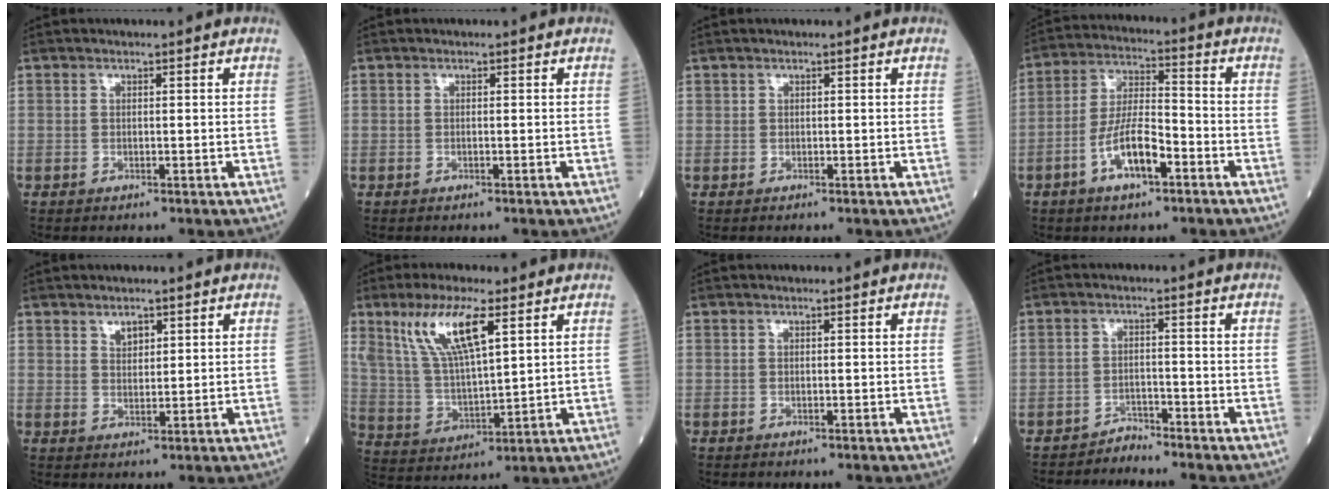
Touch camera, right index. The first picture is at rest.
{"total": 0.0}
{"total": 0.0}
{"total": 9.0, "force": [-4.2, 2.7, 7.5], "torque": [-0.152, 0.007, -0.078]}
{"total": 2.3, "force": [1.5, 1.2, 1.3], "torque": [-0.022, 0.000, 0.031]}
{"total": 11.8, "force": [6.1, 2.7, 9.8], "torque": [-0.210, 0.008, 0.124]}
{"total": 0.0}
{"total": 2.4, "force": [-2.2, -0.2, -0.8], "torque": [0.021, -0.010, -0.037]}